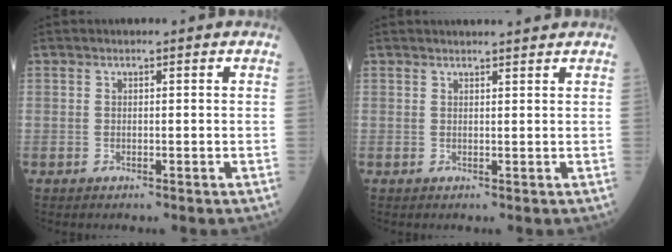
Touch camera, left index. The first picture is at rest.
{"total": 4.0, "force": [3.8, 0.0, 1.2], "torque": [-0.014, 0.015, 0.047]}